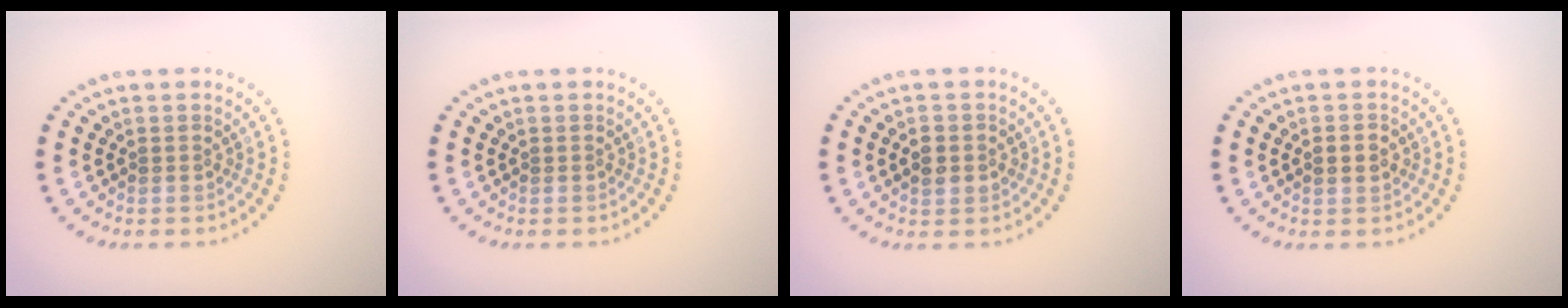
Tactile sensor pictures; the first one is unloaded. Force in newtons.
{"total": 0.0}
{"total": 2.0, "press": 2.0, "slide": 0.2}
{"total": 2.2, "press": 2.2, "slide": 0.1}